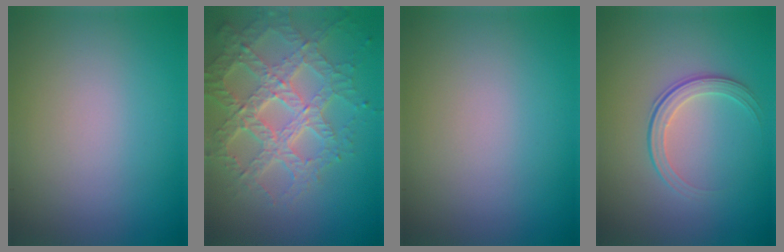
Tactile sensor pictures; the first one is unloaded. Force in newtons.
{"total": 7.0, "press": 5.0, "slide": 4.9}
{"total": 0.0}
{"total": 2.1, "press": 1.5, "slide": 1.5}